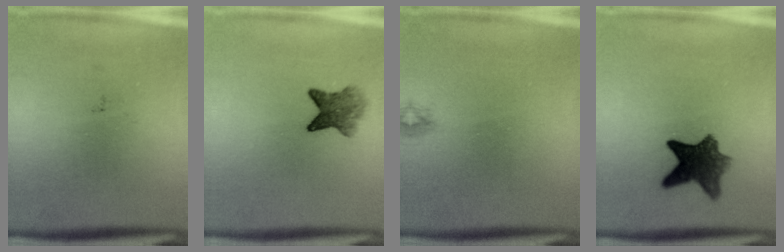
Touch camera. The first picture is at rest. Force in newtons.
{"total": 4.4}
{"total": 0.6}
{"total": 8.3}